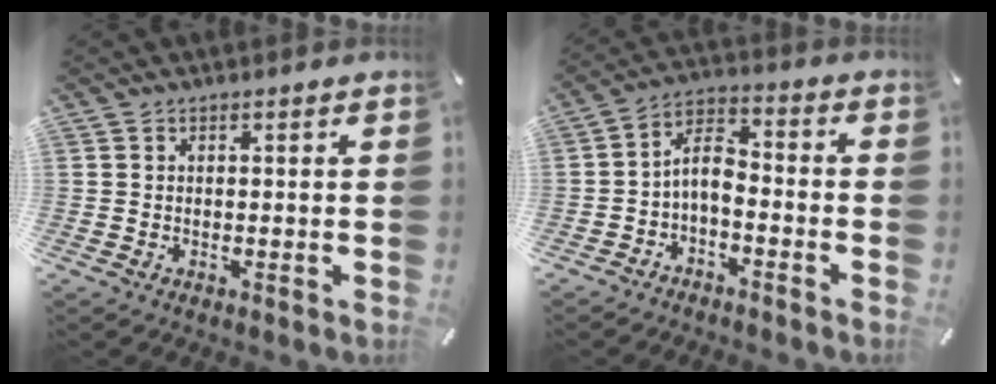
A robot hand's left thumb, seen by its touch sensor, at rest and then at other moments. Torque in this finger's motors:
{"motor_torque": [0.44, 1.92, 0.26, -0.02, 0.01]}